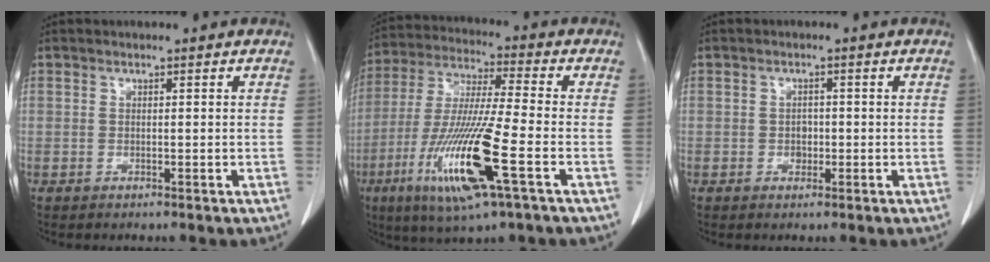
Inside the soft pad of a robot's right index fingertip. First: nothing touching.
{"total": 16.8, "force": [-6.2, 0.7, 15.6], "torque": [-0.323, -0.027, -0.115]}
{"total": 1.6, "force": [-0.3, 1.3, 0.9], "torque": [-0.012, 0.004, -0.003]}